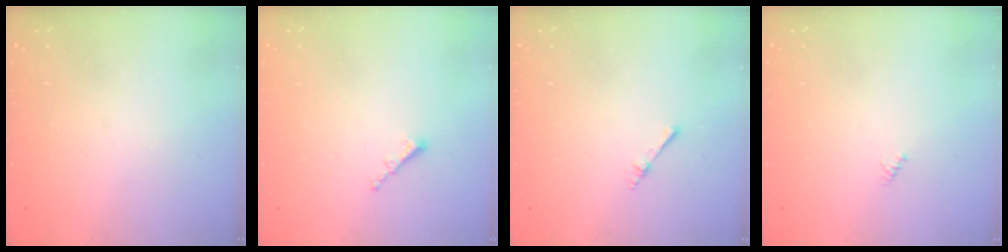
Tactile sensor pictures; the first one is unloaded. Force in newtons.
{"total": 1.0, "press": 0.9, "slide": 0.4}
{"total": 2.2, "press": 2.1, "slide": 0.3}
{"total": 0.0}